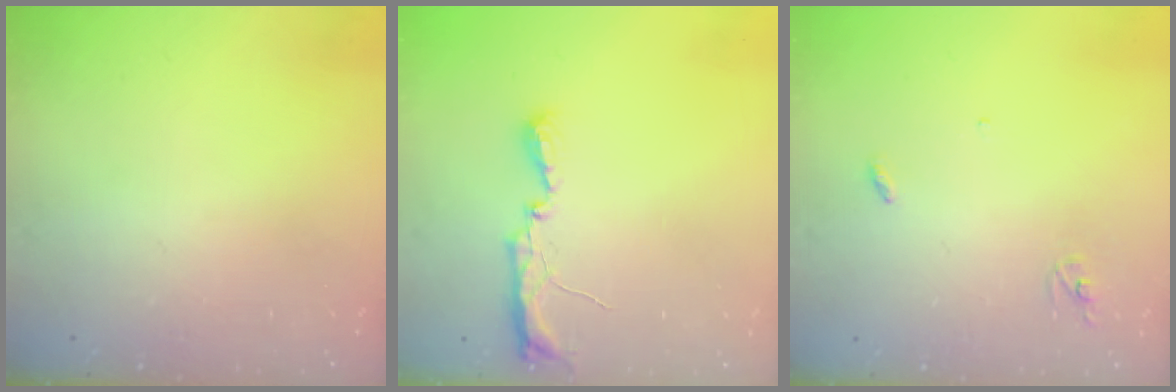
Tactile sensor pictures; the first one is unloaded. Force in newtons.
{"total": 6.4, "press": 6.3, "slide": 0.8}
{"total": 3.0, "press": 2.9, "slide": 0.2}